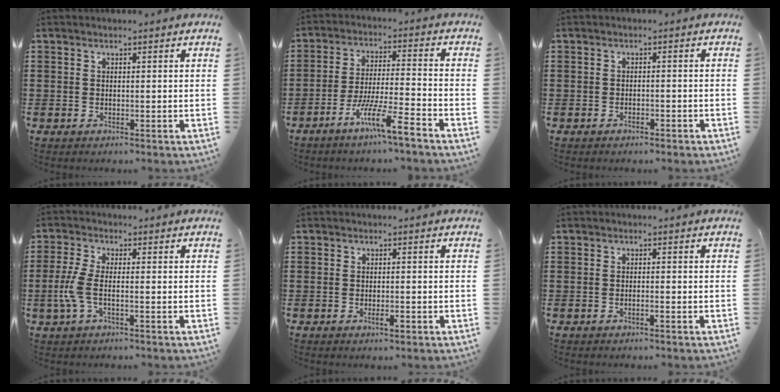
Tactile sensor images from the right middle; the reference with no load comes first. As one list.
[{"total": 8.5, "force": [-5.9, 0.3, 6.0], "torque": [-0.115, -0.007, -0.112]}, {"total": 1.2, "force": [-1.1, 0.2, 0.3], "torque": [-0.009, -0.001, -0.022]}, {"total": 4.6, "force": [-0.8, 2.0, 4.1], "torque": [-0.109, -0.007, -0.024]}, {"total": 1.3, "force": [-0.7, 0.4, 1.1], "torque": [-0.021, -0.003, -0.012]}, {"total": 0.8, "force": [-0.6, 0.0, 0.5], "torque": [-0.010, -0.001, -0.011]}]